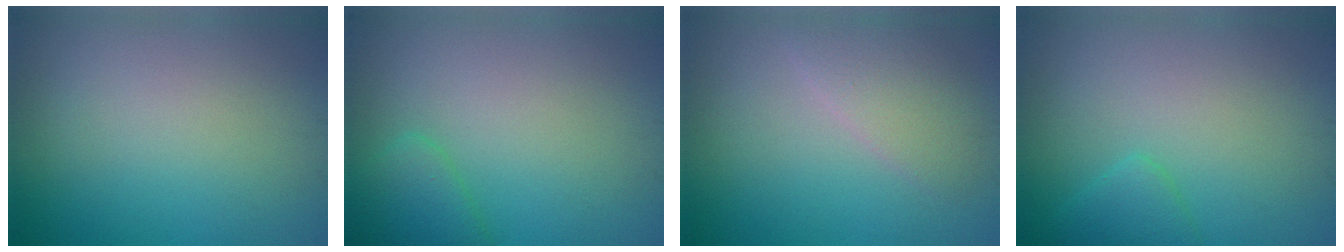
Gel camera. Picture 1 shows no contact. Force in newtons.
{"total": 2.5, "press": 2.5, "slide": 0.2}
{"total": 2.9, "press": 2.9, "slide": 0.2}
{"total": 2.0, "press": 2.0, "slide": 0.1}